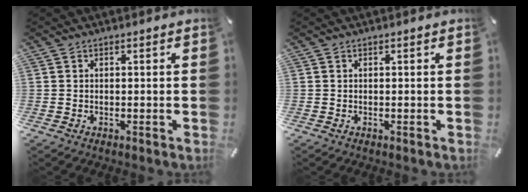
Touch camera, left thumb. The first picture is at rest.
{"total": 0.0}